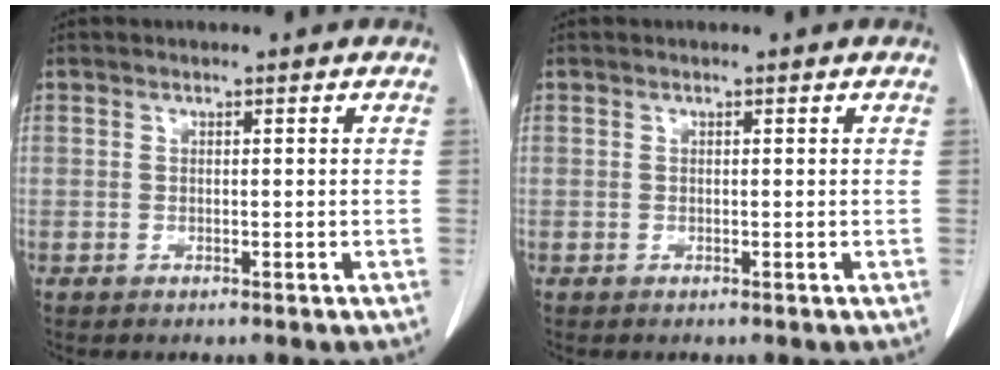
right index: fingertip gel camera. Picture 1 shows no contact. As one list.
[{"total": 0.0}]